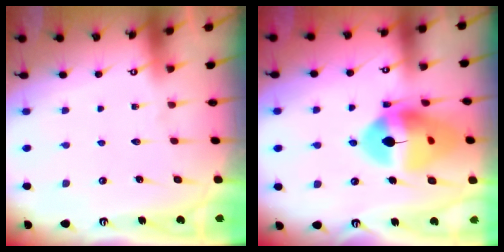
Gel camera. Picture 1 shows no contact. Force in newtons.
{"total": 17.7, "press": 17.5, "slide": 2.3}